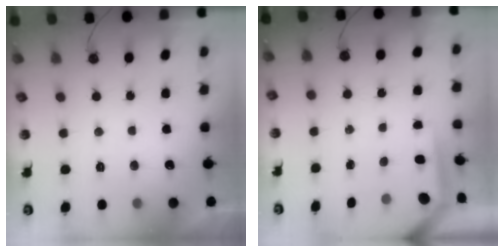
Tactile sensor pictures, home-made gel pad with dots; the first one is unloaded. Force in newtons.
{"total": 3.9, "press": 3.9, "slide": 0.2}